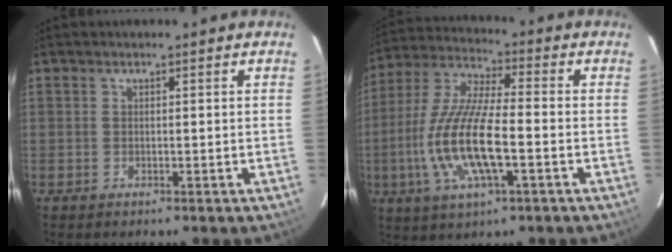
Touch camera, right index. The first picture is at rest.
{"total": 16.0, "force": [-4.0, 4.4, 14.9], "torque": [-0.310, -0.008, -0.078]}